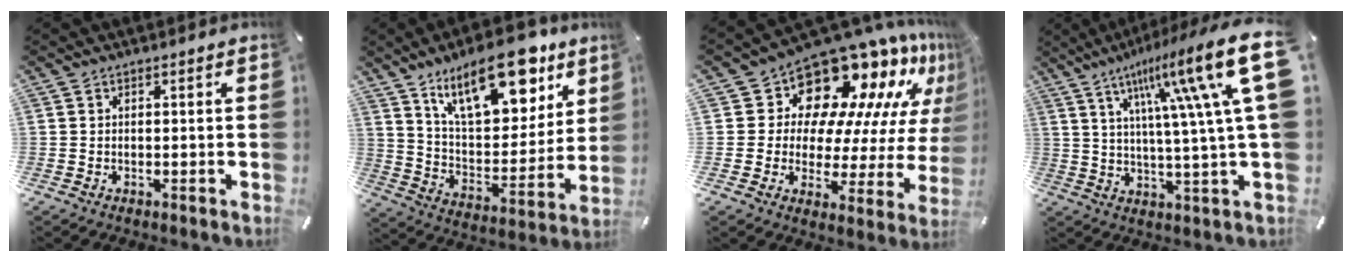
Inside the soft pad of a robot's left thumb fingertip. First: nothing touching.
{"total": 22.2, "force": [14.0, 10.6, 13.6], "torque": [-0.204, -0.073, 0.238]}
{"total": 15.9, "force": [13.2, 7.6, 4.8], "torque": [-0.064, -0.145, 0.215]}
{"total": 24.1, "force": [9.1, 3.9, 22.0], "torque": [-0.345, -0.047, 0.136]}